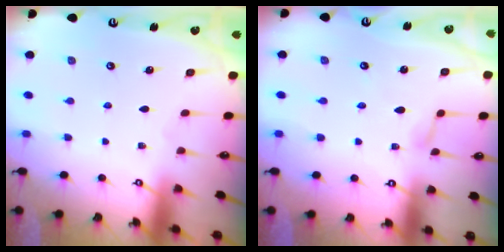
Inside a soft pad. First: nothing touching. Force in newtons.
{"total": 1.9, "press": 1.9, "slide": 0.1}